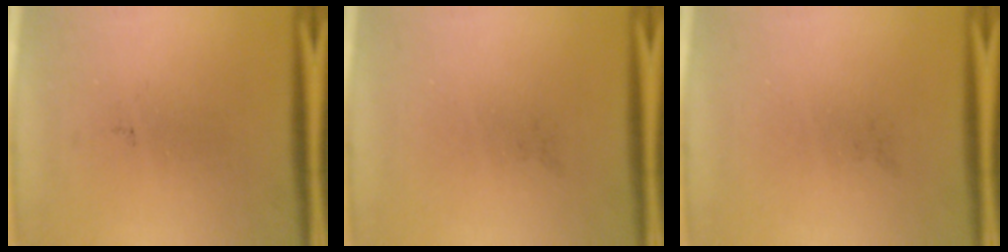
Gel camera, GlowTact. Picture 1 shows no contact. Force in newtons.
{"total": 0.0}
{"total": 0.0}